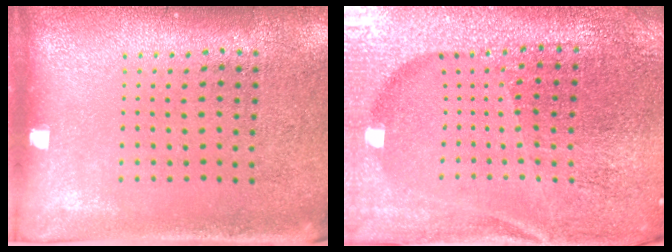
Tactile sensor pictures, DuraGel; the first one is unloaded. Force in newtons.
{"total": 5.0, "press": 4.7, "slide": 1.7}